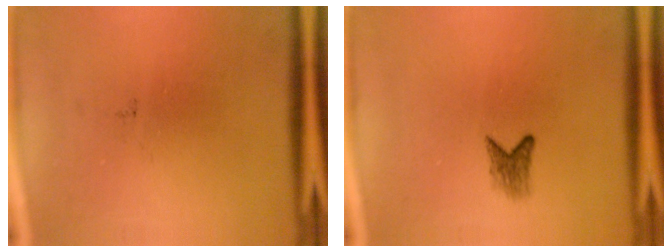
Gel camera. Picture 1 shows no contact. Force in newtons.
{"total": 1.8}